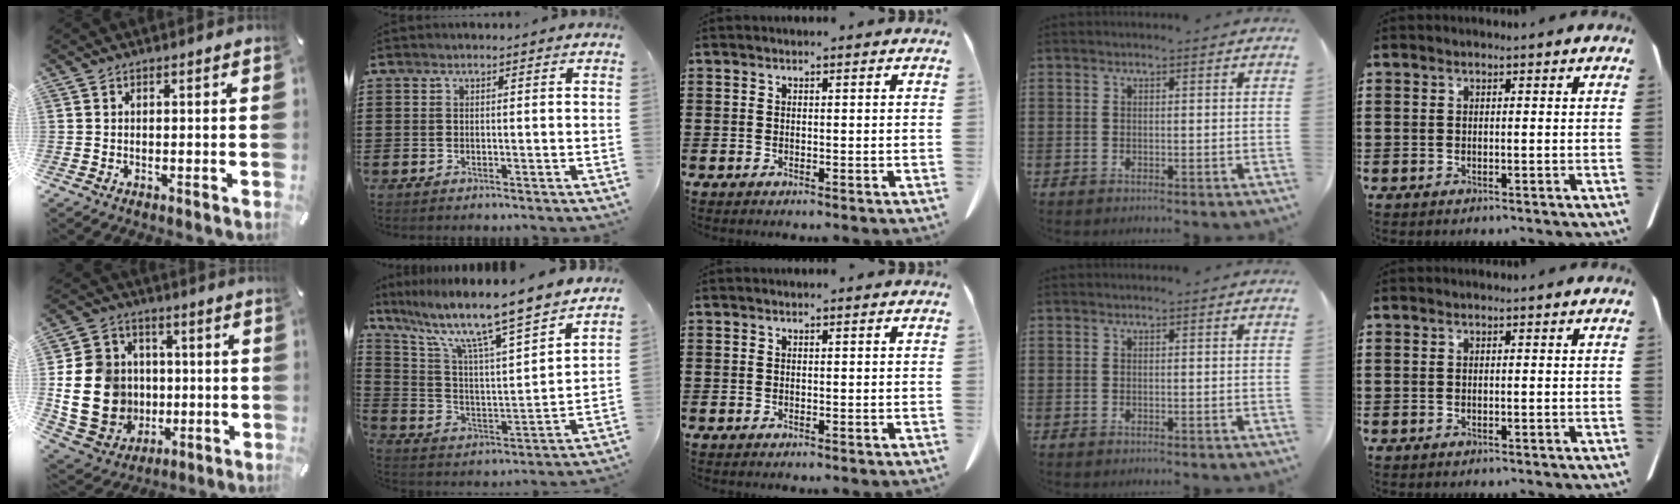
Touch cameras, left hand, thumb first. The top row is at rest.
{"thumb": {"total": 19.0, "force": [-0.8, 16.9, 8.7], "torque": [-0.184, 0.012, -0.003]}, "index": {"total": 11.3, "force": [9.2, 0.3, 6.4], "torque": [-0.152, -0.070, 0.146]}}